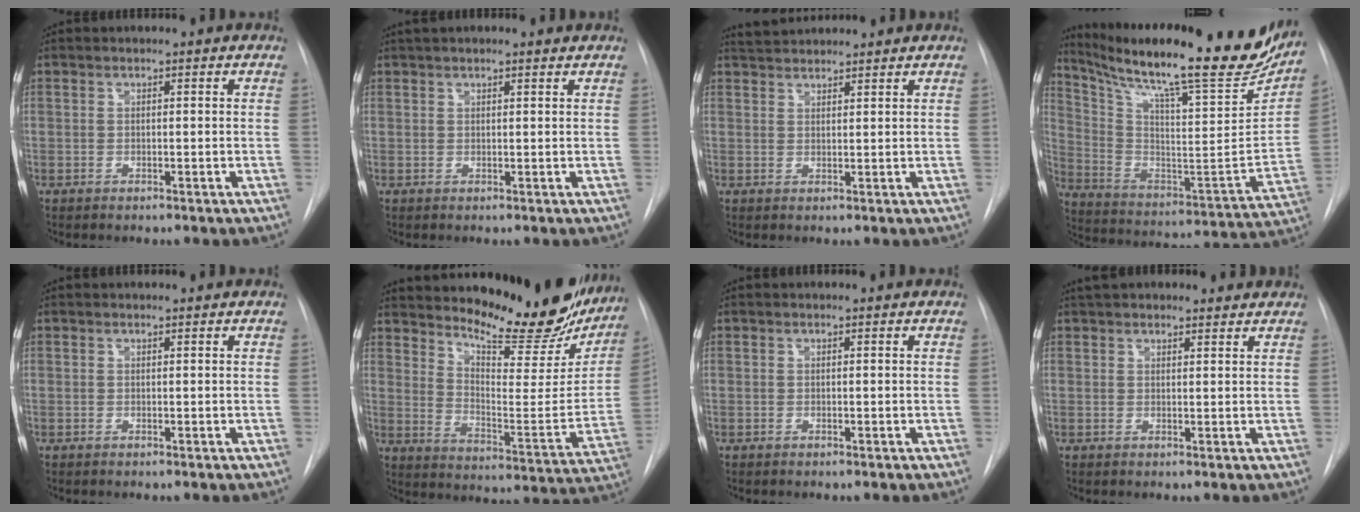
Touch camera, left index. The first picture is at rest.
{"total": 5.5, "force": [4.7, 0.9, 2.7], "torque": [-0.044, 0.029, 0.064]}
{"total": 4.5, "force": [4.4, 0.5, 0.9], "torque": [-0.019, 0.033, 0.075]}
{"total": 30.0, "force": [24.6, 4.3, 16.6], "torque": [-0.281, -0.055, 0.352]}
{"total": 0.8, "force": [0.8, 0.0, 0.1], "torque": [-0.005, 0.005, 0.010]}
{"total": 23.4, "force": [20.2, 5.7, 10.2], "torque": [-0.147, -0.068, 0.267]}
{"total": 0.0}
{"total": 7.9, "force": [7.1, 2.3, 2.7], "torque": [-0.034, 0.027, 0.093]}